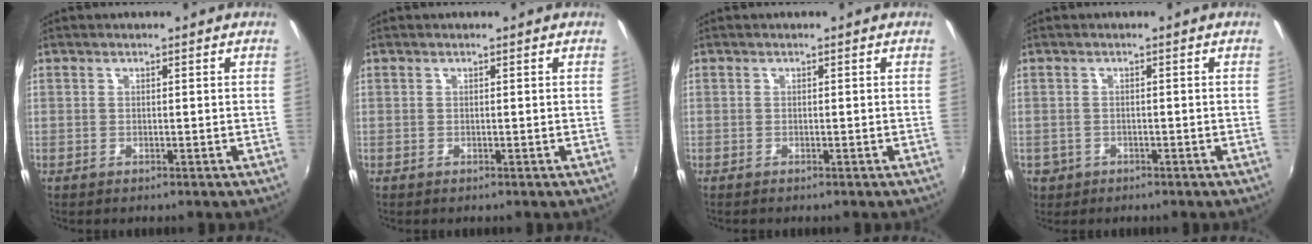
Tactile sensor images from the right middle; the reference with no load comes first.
{"total": 0.0}
{"total": 0.0}
{"total": 4.3, "force": [-1.7, 3.7, 1.4], "torque": [-0.043, -0.004, -0.023]}